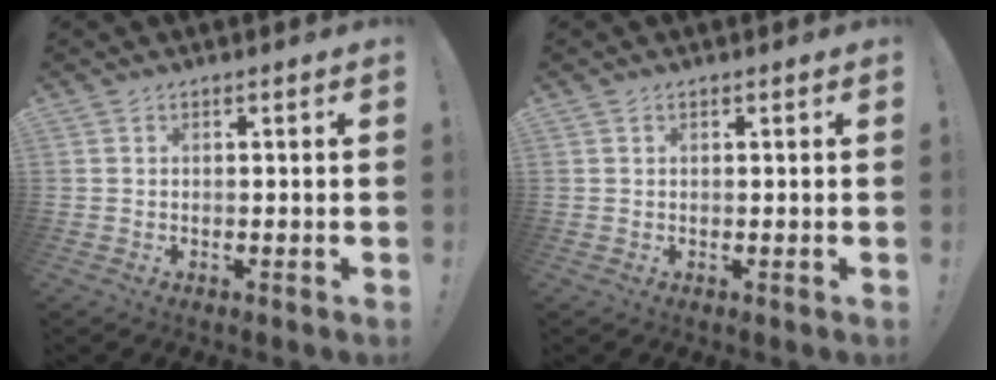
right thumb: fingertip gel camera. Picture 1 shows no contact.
{"total": 0.5, "force": [0.4, 0.3, 0.1], "torque": [0.001, -0.002, 0.007]}